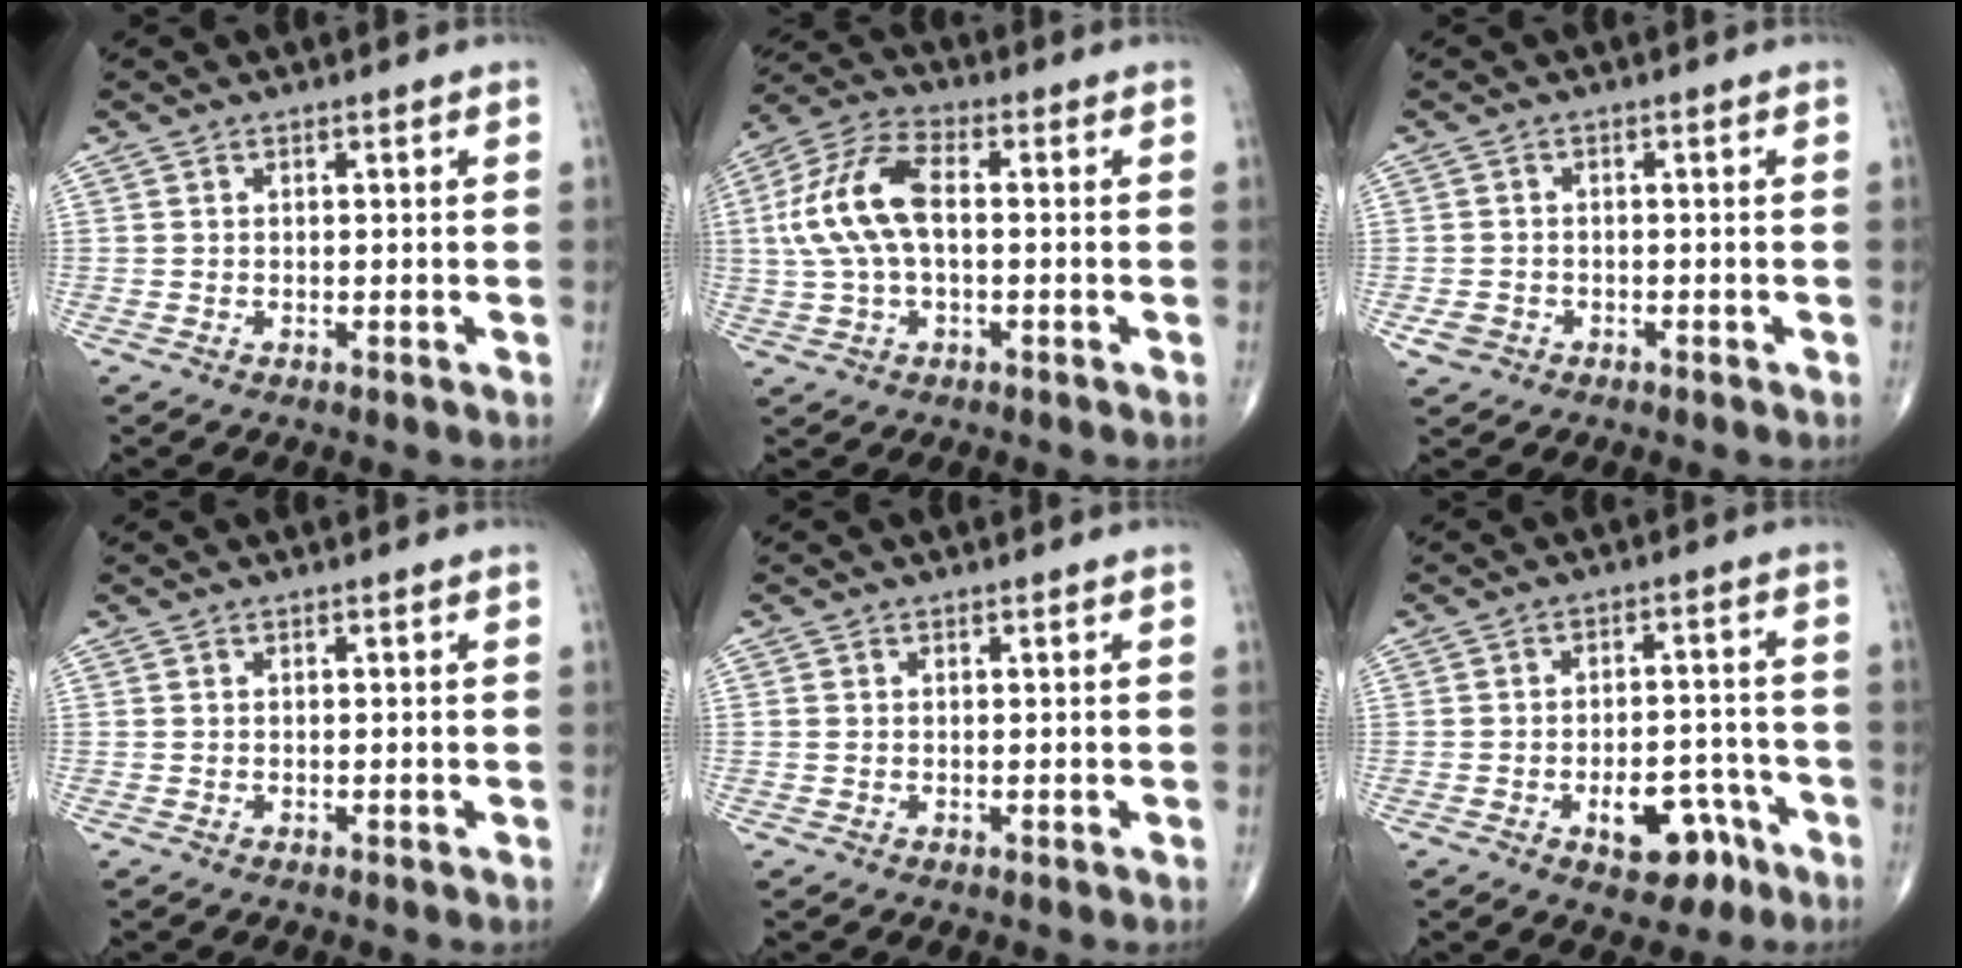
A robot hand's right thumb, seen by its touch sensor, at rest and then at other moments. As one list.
[{"total": 12.6, "force": [0.6, 6.5, 10.8], "torque": [-0.231, 0.031, 0.007]}, {"total": 2.6, "force": [-1.1, 2.1, 0.9], "torque": [-0.015, 0.007, -0.018]}, {"total": 0.0}, {"total": 0.5, "force": [0.0, 0.4, 0.3], "torque": [-0.010, -0.001, 0.001]}, {"total": 9.1, "force": [-4.6, 5.1, 5.9], "torque": [-0.057, 0.040, -0.059]}]